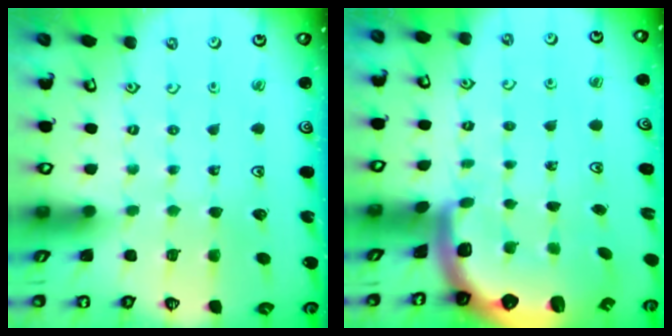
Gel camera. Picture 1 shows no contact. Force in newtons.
{"total": 2.8, "press": 2.5, "slide": 1.4}